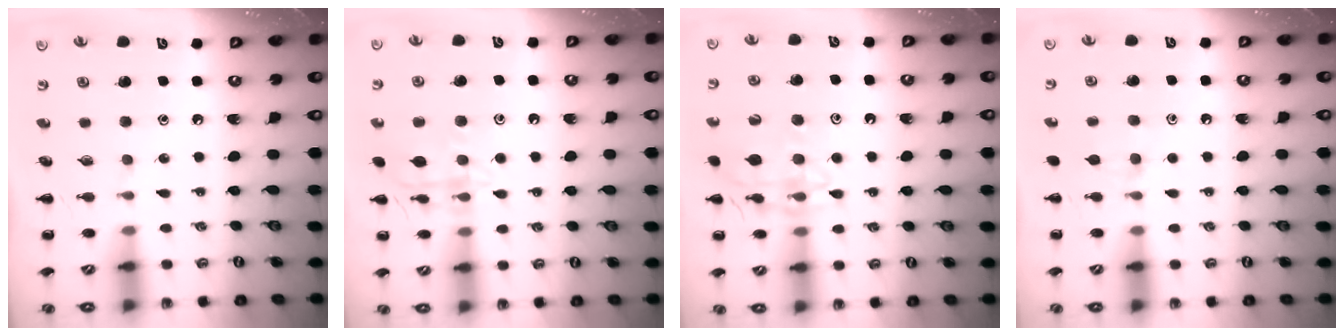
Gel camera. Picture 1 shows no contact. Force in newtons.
{"total": 13.0, "press": 13.0, "slide": 0.7}
{"total": 16.4, "press": 16.3, "slide": 2.0}
{"total": 4.4, "press": 4.1, "slide": 1.6}